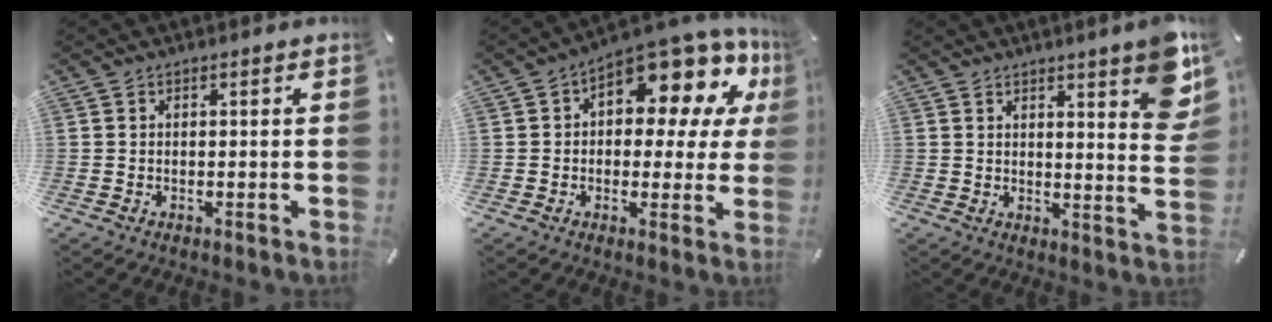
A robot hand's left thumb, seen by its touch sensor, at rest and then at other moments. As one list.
[{"total": 12.7, "force": [7.7, 6.1, 8.1], "torque": [-0.110, -0.074, 0.129]}, {"total": 9.9, "force": [5.9, 2.3, 7.6], "torque": [-0.096, -0.048, 0.099]}]